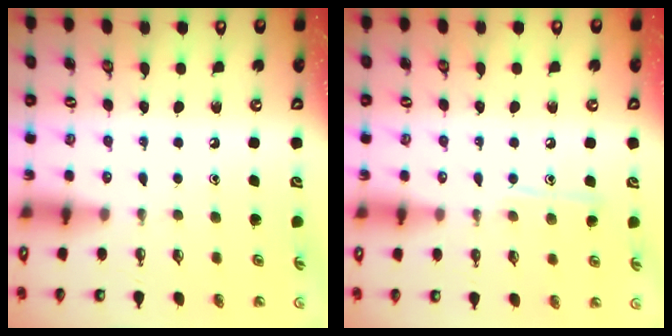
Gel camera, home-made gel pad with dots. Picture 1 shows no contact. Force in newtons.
{"total": 8.0, "press": 8.0, "slide": 0.7}